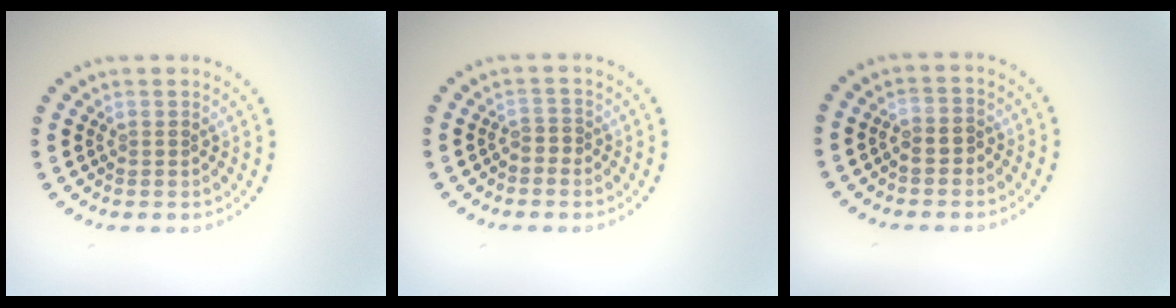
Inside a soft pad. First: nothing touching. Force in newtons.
{"total": 1.0, "press": 0.6, "slide": 0.8}
{"total": 1.3, "press": 1.2, "slide": 0.6}